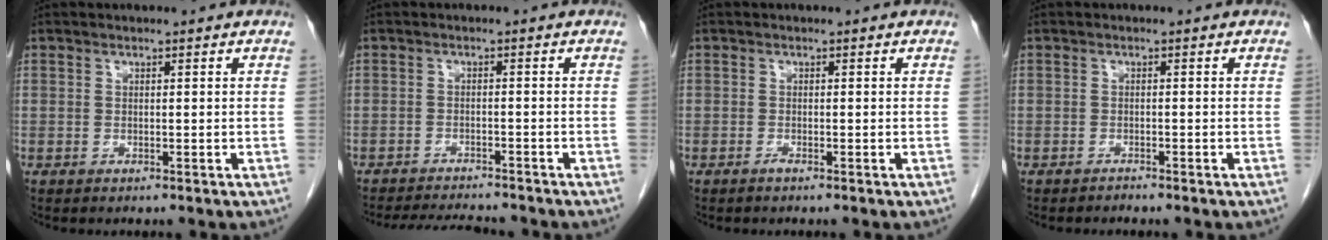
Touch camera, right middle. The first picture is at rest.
{"total": 8.5, "force": [-8.0, 1.0, 2.7], "torque": [-0.041, -0.007, -0.117]}
{"total": 0.5, "force": [-0.4, -0.1, 0.3], "torque": [-0.007, 0.000, -0.008]}
{"total": 0.6, "force": [-0.6, 0.0, 0.0], "torque": [-0.005, -0.003, -0.012]}